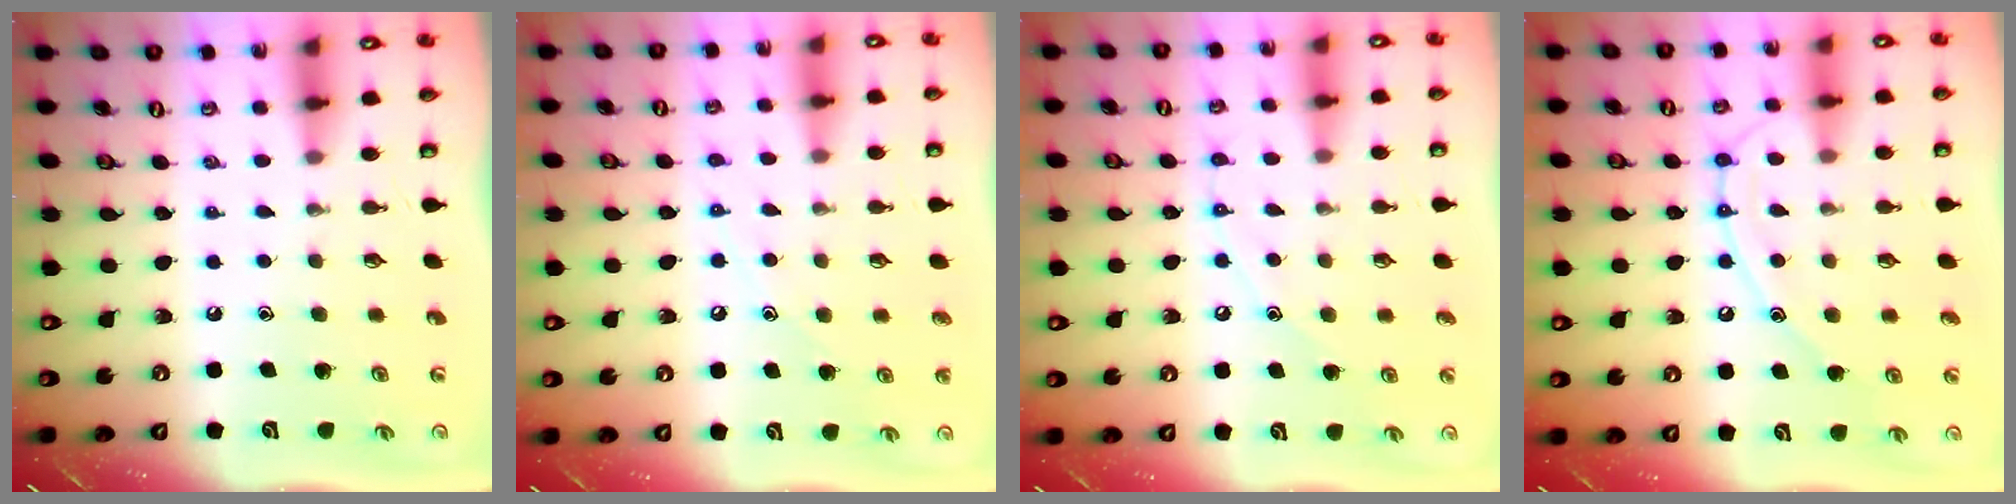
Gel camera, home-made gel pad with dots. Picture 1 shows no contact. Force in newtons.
{"total": 6.5, "press": 6.5, "slide": 0.3}
{"total": 6.8, "press": 6.8, "slide": 0.6}
{"total": 12.4, "press": 12.3, "slide": 1.2}